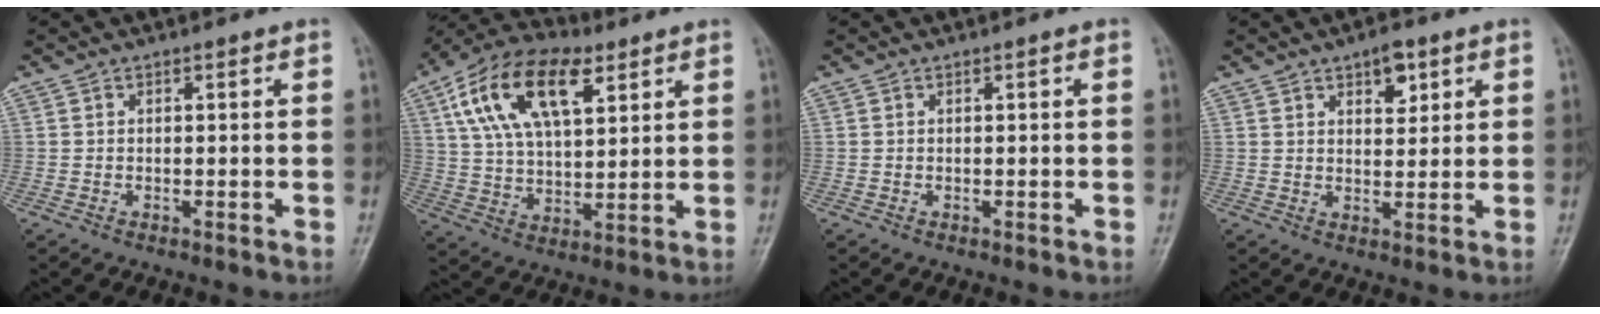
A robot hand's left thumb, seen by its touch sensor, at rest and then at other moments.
{"total": 18.5, "force": [8.0, 9.6, 13.6], "torque": [-0.228, -0.003, 0.142]}
{"total": 0.0}
{"total": 5.1, "force": [2.8, 2.7, 3.3], "torque": [-0.025, -0.013, 0.039]}